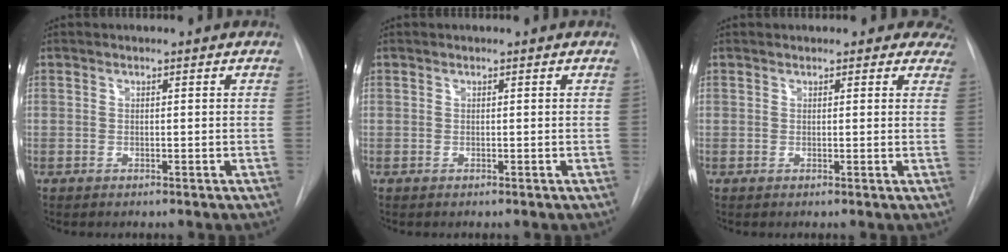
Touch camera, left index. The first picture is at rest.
{"total": 0.0}
{"total": 6.1, "force": [5.4, 2.6, 0.8], "torque": [0.028, -0.002, 0.036]}